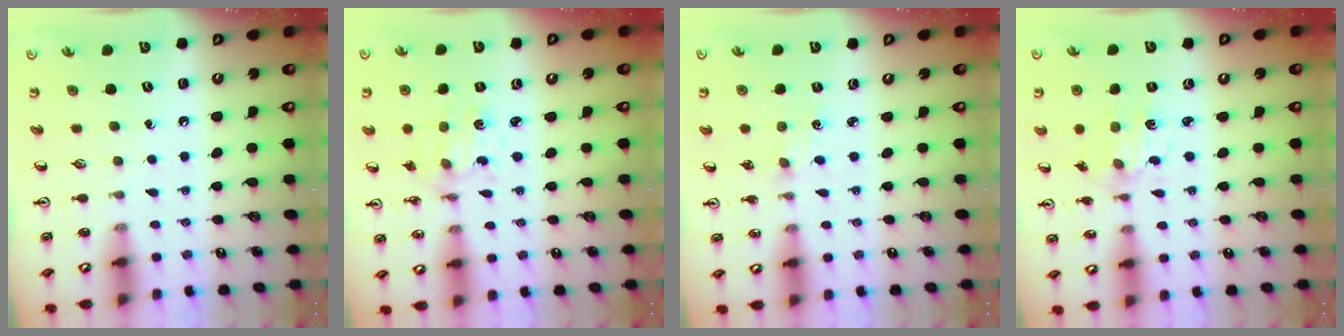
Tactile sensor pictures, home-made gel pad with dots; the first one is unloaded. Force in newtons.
{"total": 2.7, "press": 2.7, "slide": 0.3}
{"total": 0.8, "press": 0.8, "slide": 0.2}
{"total": 2.9, "press": 2.8, "slide": 0.9}